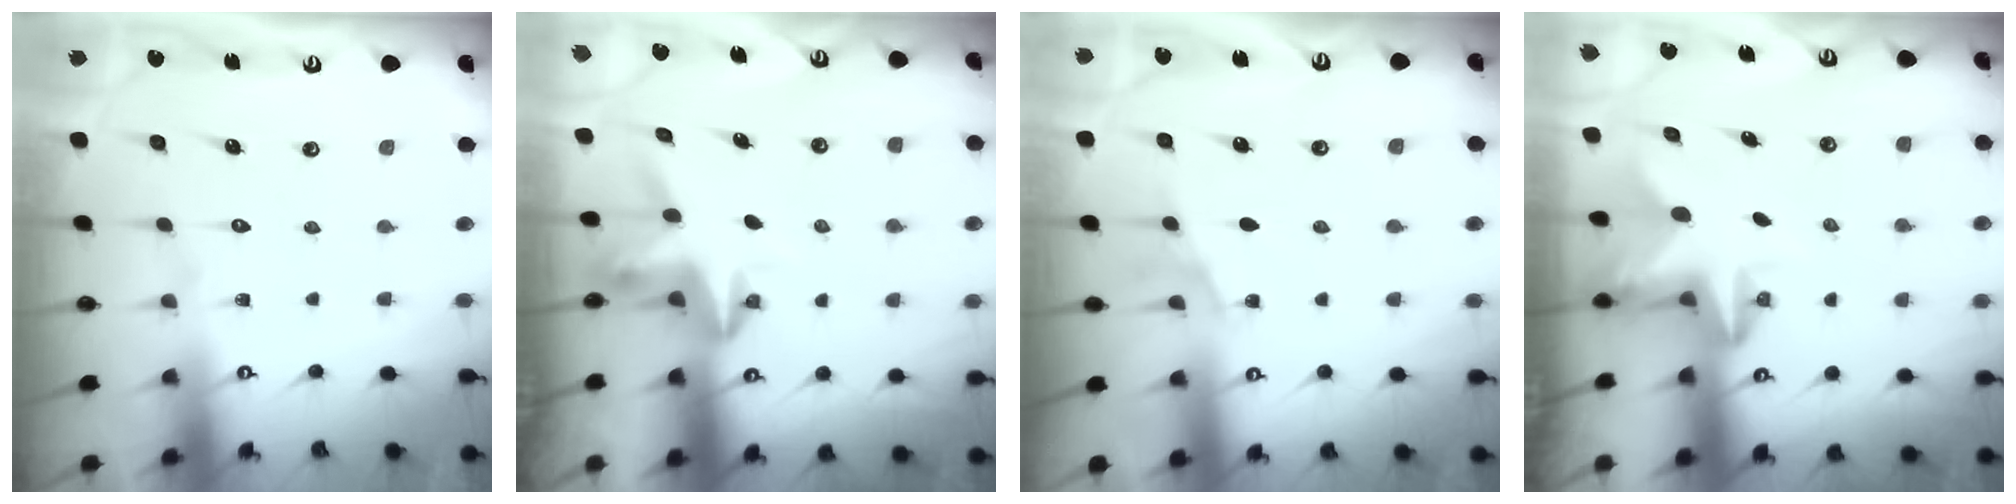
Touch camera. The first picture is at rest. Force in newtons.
{"total": 3.9, "press": 3.8, "slide": 0.3}
{"total": 5.4, "press": 4.8, "slide": 2.6}
{"total": 2.6, "press": 2.5, "slide": 0.5}